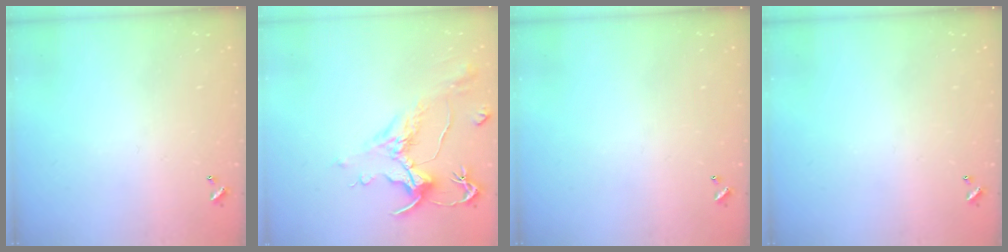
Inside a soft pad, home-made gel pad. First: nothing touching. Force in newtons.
{"total": 1.6, "press": 0.6, "slide": 1.4}
{"total": 0.0}
{"total": 0.0}